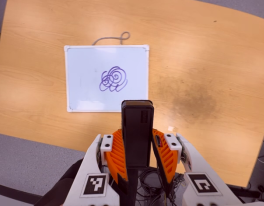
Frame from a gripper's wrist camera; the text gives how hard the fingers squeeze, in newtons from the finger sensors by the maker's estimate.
{"total": 4.8, "left": 3.3, "right": 6.2}